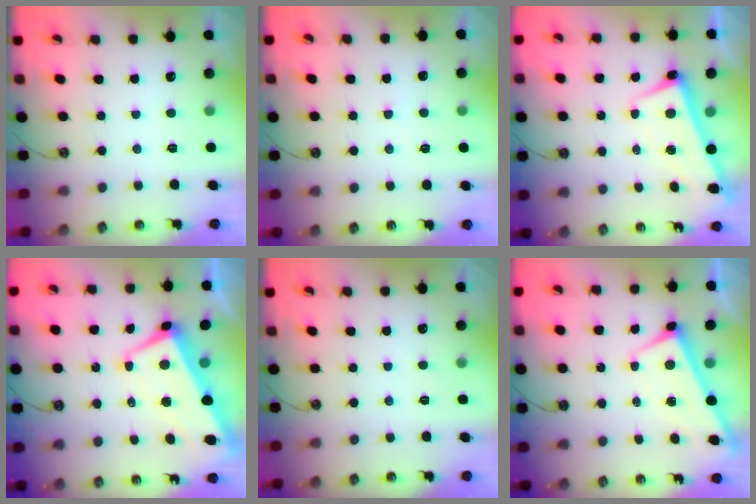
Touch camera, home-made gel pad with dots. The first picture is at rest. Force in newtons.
{"total": 5.2, "press": 5.2, "slide": 0.4}
{"total": 2.7, "press": 2.6, "slide": 0.6}
{"total": 1.8, "press": 1.1, "slide": 1.3}
{"total": 0.0}
{"total": 1.2, "press": 1.2, "slide": 0.1}